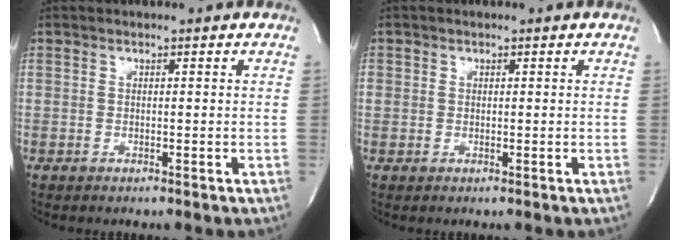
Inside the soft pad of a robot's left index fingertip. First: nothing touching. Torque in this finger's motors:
{"motor_torque": [1.11, -0.19, 0.45, 0.12]}